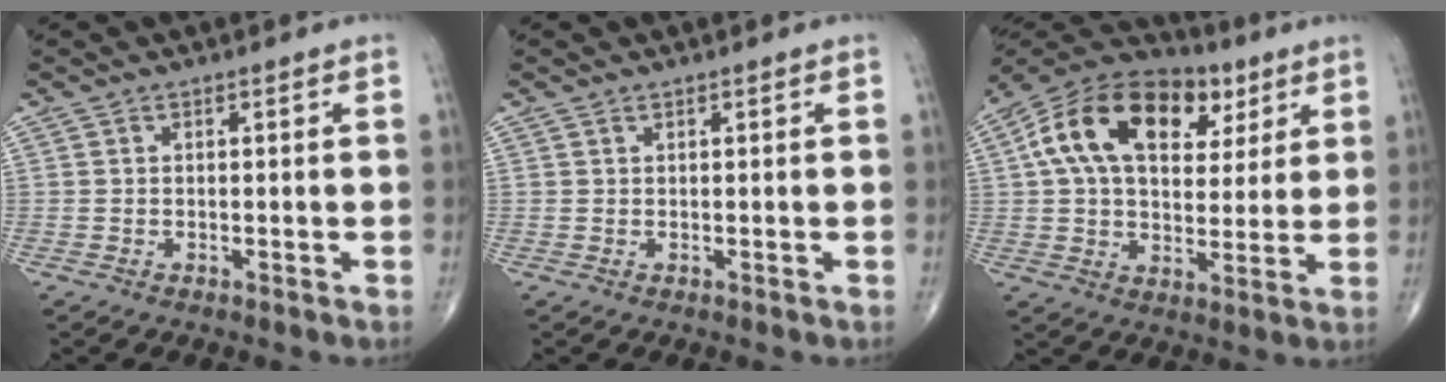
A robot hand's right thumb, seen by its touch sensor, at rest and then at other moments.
{"total": 0.0}
{"total": 21.8, "force": [7.6, 13.5, 15.4], "torque": [-0.243, 0.014, 0.117]}